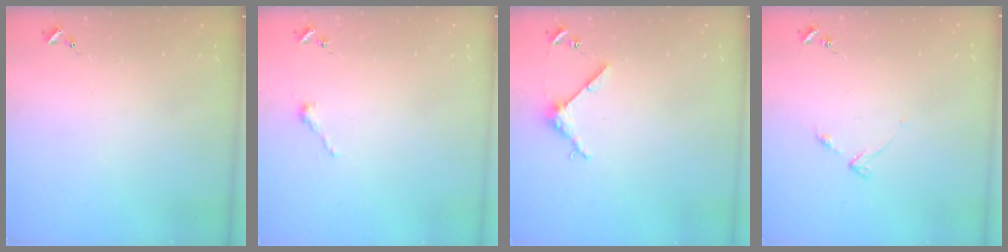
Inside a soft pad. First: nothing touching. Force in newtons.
{"total": 2.5, "press": 2.5, "slide": 0.2}
{"total": 4.0, "press": 4.0, "slide": 0.4}
{"total": 4.2, "press": 4.1, "slide": 0.4}